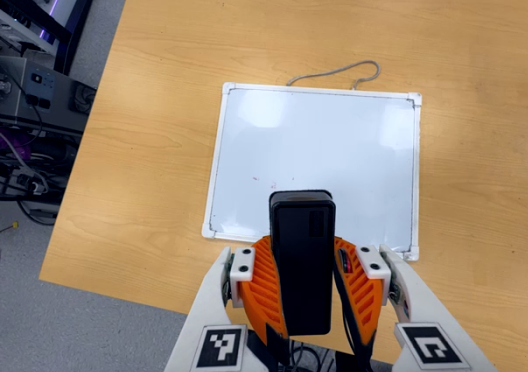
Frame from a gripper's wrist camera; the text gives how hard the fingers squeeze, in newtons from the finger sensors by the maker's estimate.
{"total": 8.8, "left": 7.7, "right": 9.9}